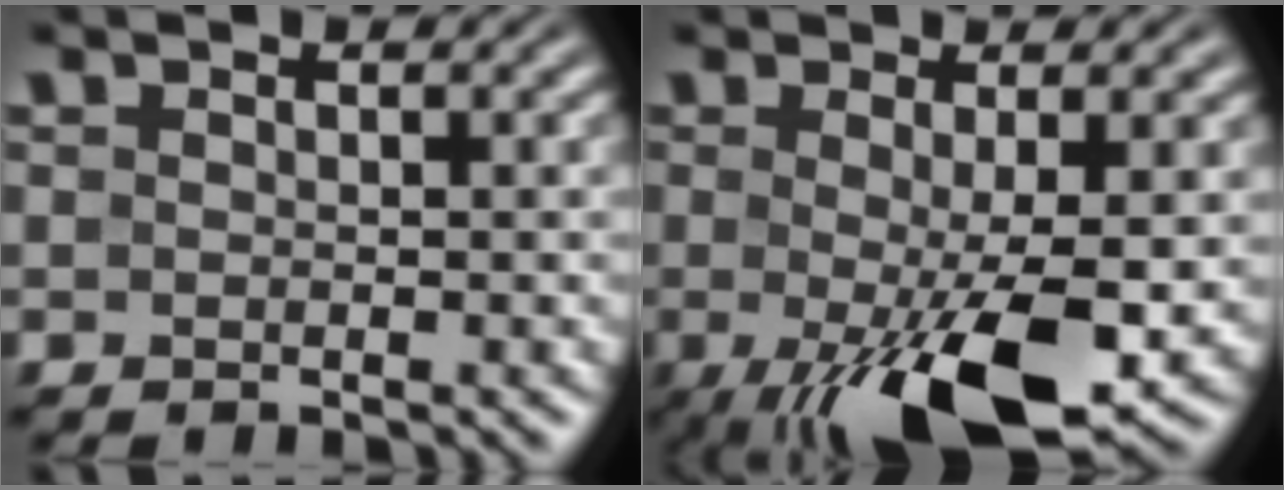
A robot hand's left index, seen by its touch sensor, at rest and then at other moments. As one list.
[{"total": 8.7, "force": [-2.0, 2.1, 8.2], "torque": [-0.140, -0.022, -0.025]}]